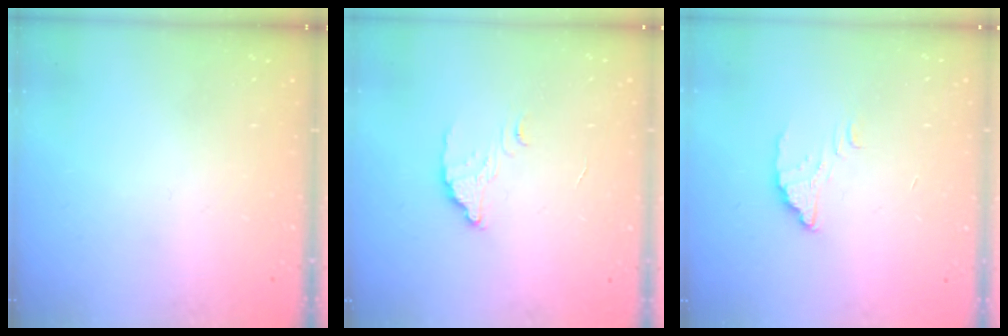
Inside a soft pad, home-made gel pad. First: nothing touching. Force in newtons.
{"total": 2.7, "press": 2.7, "slide": 0.2}
{"total": 2.7, "press": 2.7, "slide": 0.1}